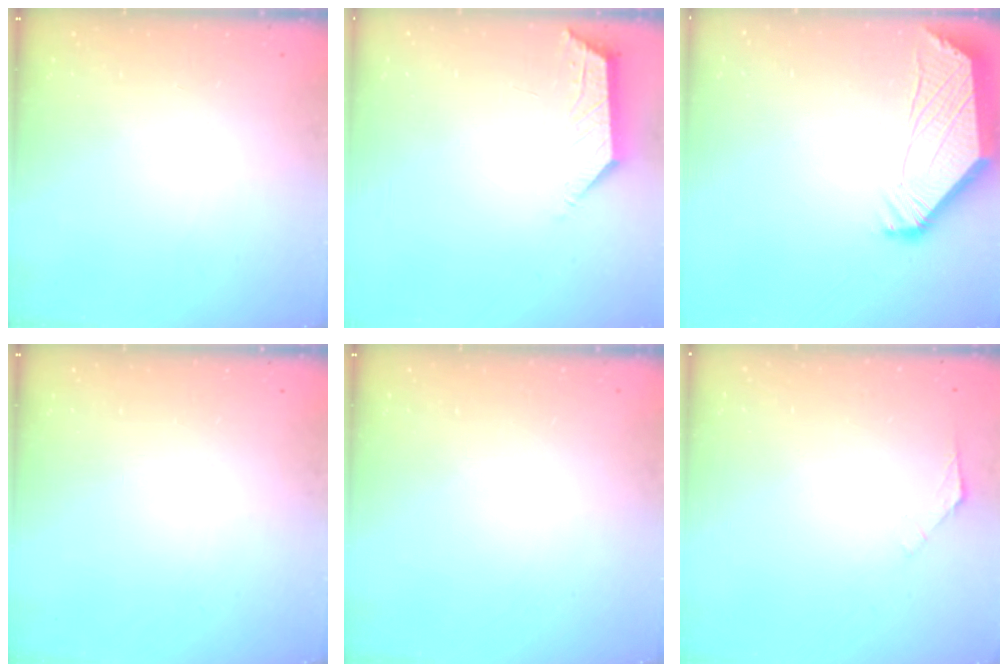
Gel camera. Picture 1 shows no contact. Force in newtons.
{"total": 2.0, "press": 2.0, "slide": 0.4}
{"total": 2.5, "press": 2.4, "slide": 0.6}
{"total": 0.0}
{"total": 0.0}
{"total": 2.6, "press": 2.6, "slide": 0.7}